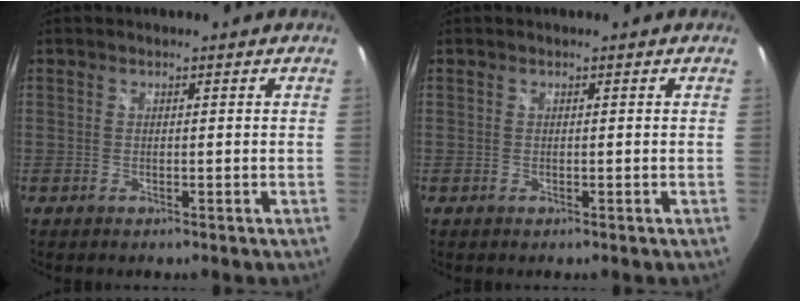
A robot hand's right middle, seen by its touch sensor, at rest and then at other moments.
{"total": 0.0}